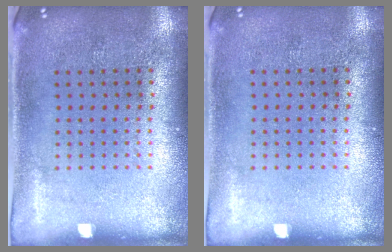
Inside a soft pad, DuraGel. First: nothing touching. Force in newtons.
{"total": 0.0}